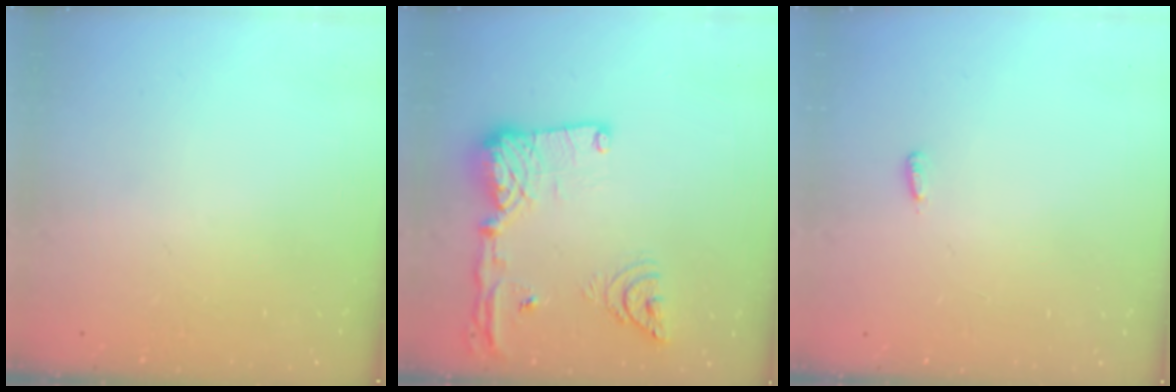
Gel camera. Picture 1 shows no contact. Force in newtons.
{"total": 20.1, "press": 19.9, "slide": 3.0}
{"total": 2.7, "press": 2.6, "slide": 0.9}